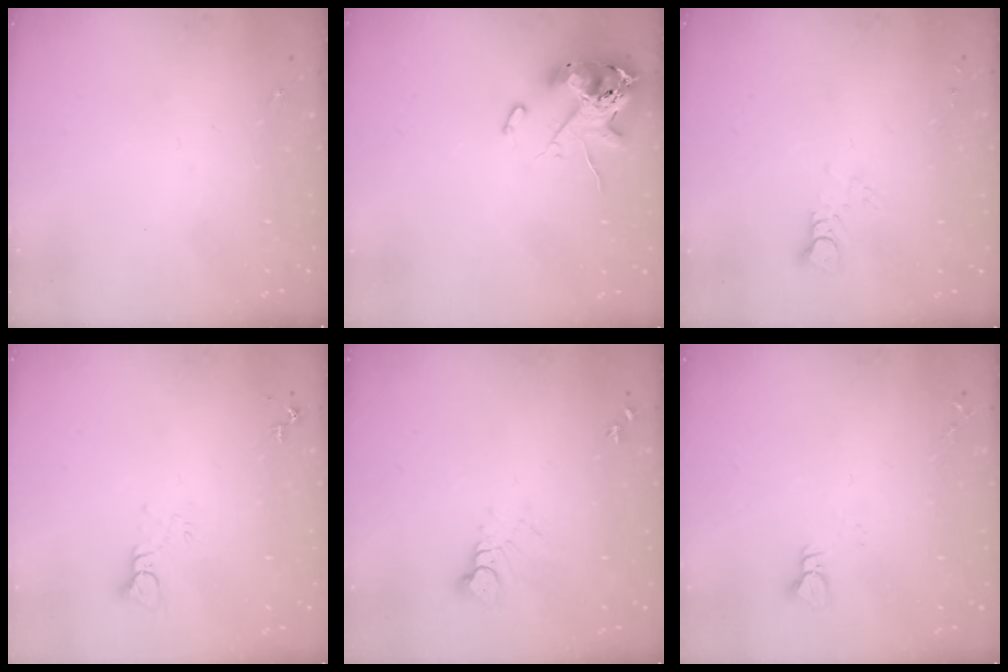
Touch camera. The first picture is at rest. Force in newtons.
{"total": 12.5, "press": 12.3, "slide": 2.0}
{"total": 2.9, "press": 2.9, "slide": 0.2}
{"total": 4.4, "press": 4.4, "slide": 0.3}
{"total": 4.4, "press": 4.4, "slide": 0.1}
{"total": 3.0, "press": 3.0, "slide": 0.3}